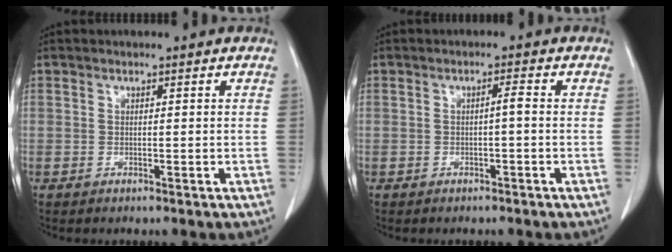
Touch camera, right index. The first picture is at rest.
{"total": 1.3, "force": [-0.3, 0.0, 1.3], "torque": [-0.019, 0.004, -0.004]}